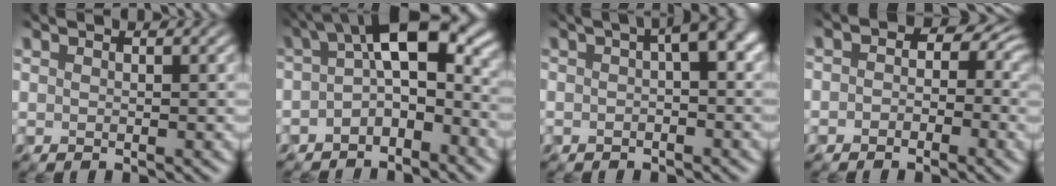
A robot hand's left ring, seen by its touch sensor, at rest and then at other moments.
{"total": 6.8, "force": [-1.2, 2.9, 6.0], "torque": [-0.099, 0.024, -0.039]}
{"total": 3.5, "force": [0.2, 1.1, 3.3], "torque": [-0.043, 0.013, -0.003]}
{"total": 3.9, "force": [-0.4, 3.1, 2.3], "torque": [-0.002, 0.014, -0.027]}